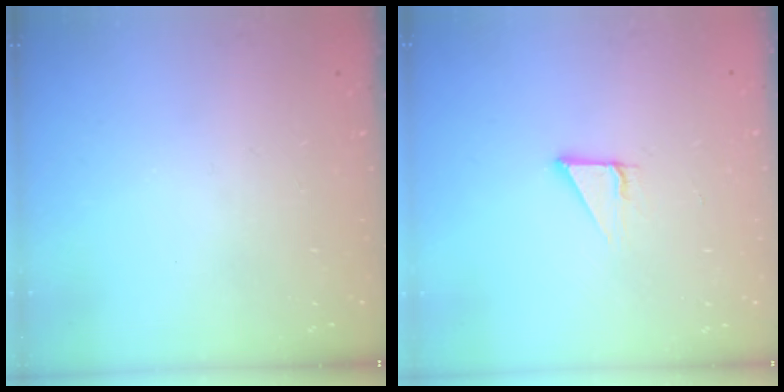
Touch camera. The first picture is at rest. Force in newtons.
{"total": 2.9, "press": 2.9, "slide": 0.1}